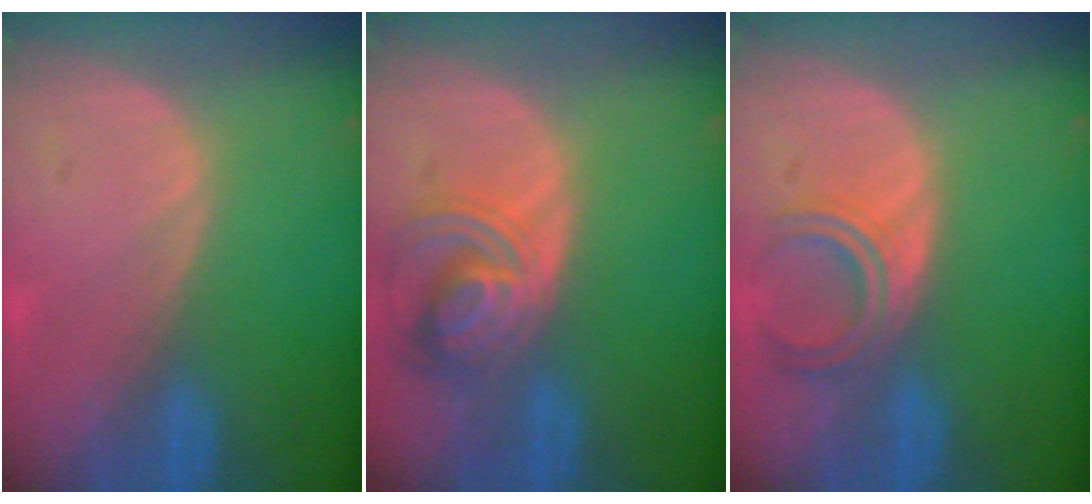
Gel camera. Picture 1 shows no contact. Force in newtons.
{"total": 7.7, "press": 6.9, "slide": 3.4}
{"total": 4.5, "press": 4.5, "slide": 0.7}